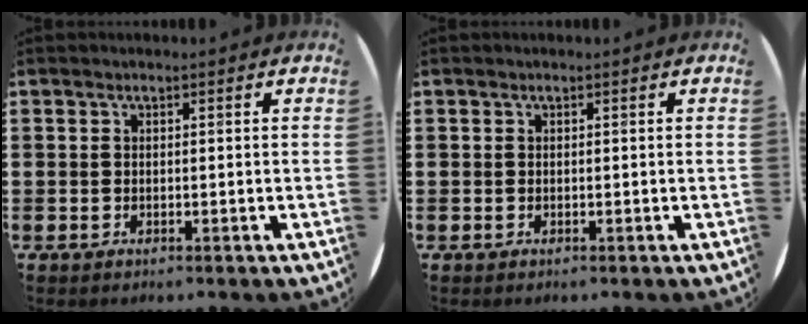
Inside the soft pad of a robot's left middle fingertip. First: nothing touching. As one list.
[{"total": 0.0}]